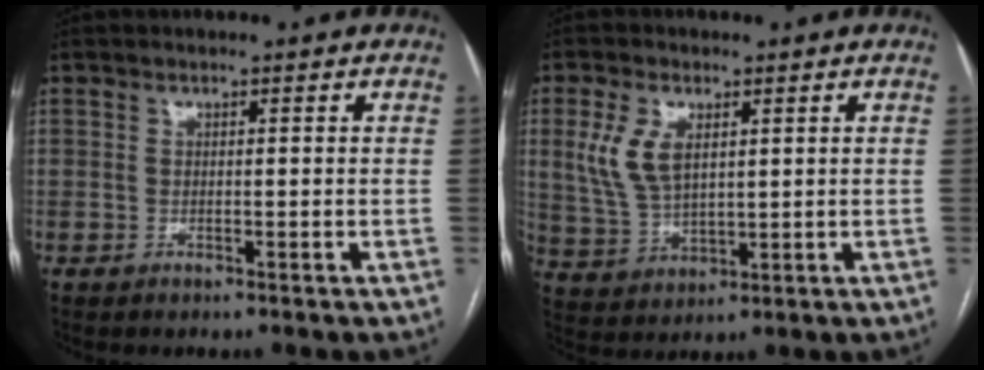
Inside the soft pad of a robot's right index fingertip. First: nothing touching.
{"total": 8.0, "force": [2.6, 4.3, 6.2], "torque": [-0.146, 0.009, 0.060]}